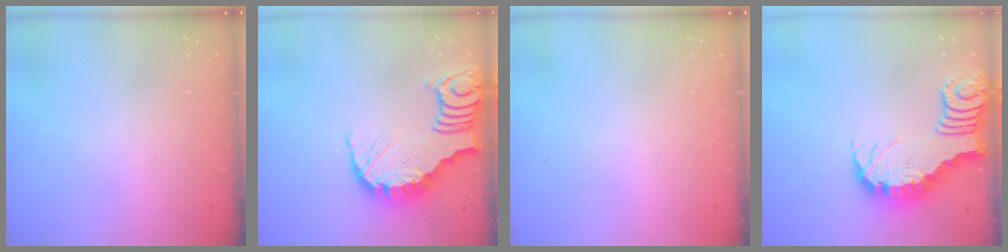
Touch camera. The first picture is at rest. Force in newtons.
{"total": 7.4, "press": 7.4, "slide": 1.1}
{"total": 0.0}
{"total": 3.3, "press": 3.2, "slide": 0.5}